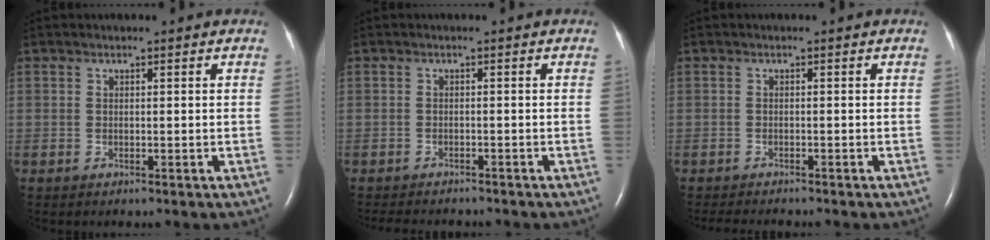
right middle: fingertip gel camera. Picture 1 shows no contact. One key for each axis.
{"total": 7.6, "fx": -6.8, "fy": 1.8, "fz": 2.8, "tx": -0.037, "ty": -0.004, "tz": -0.088}
{"total": 4.6, "fx": -4.2, "fy": 0.4, "fz": 1.9, "tx": -0.024, "ty": -0.009, "tz": -0.060}